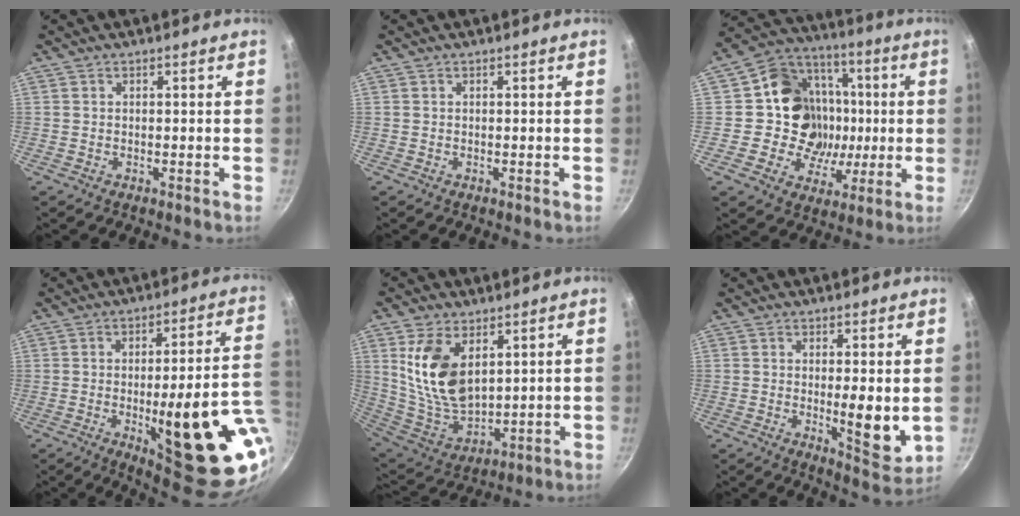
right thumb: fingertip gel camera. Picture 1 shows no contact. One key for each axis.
{"total": 0.0}
{"total": 18.4, "fx": 0.0, "fy": 16.6, "fz": 7.9, "tx": -0.100, "ty": 0.021, "tz": -0.004}
{"total": 25.6, "fx": -5.9, "fy": 7.4, "fz": 23.8, "tx": -0.270, "ty": -0.004, "tz": -0.062}
{"total": 14.9, "fx": 4.9, "fy": 8.7, "fz": 11.1, "tx": -0.192, "ty": -0.042, "tz": 0.110}
{"total": 8.3, "fx": -0.2, "fy": 2.6, "fz": 7.9, "tx": -0.103, "ty": -0.029, "tz": 0.002}